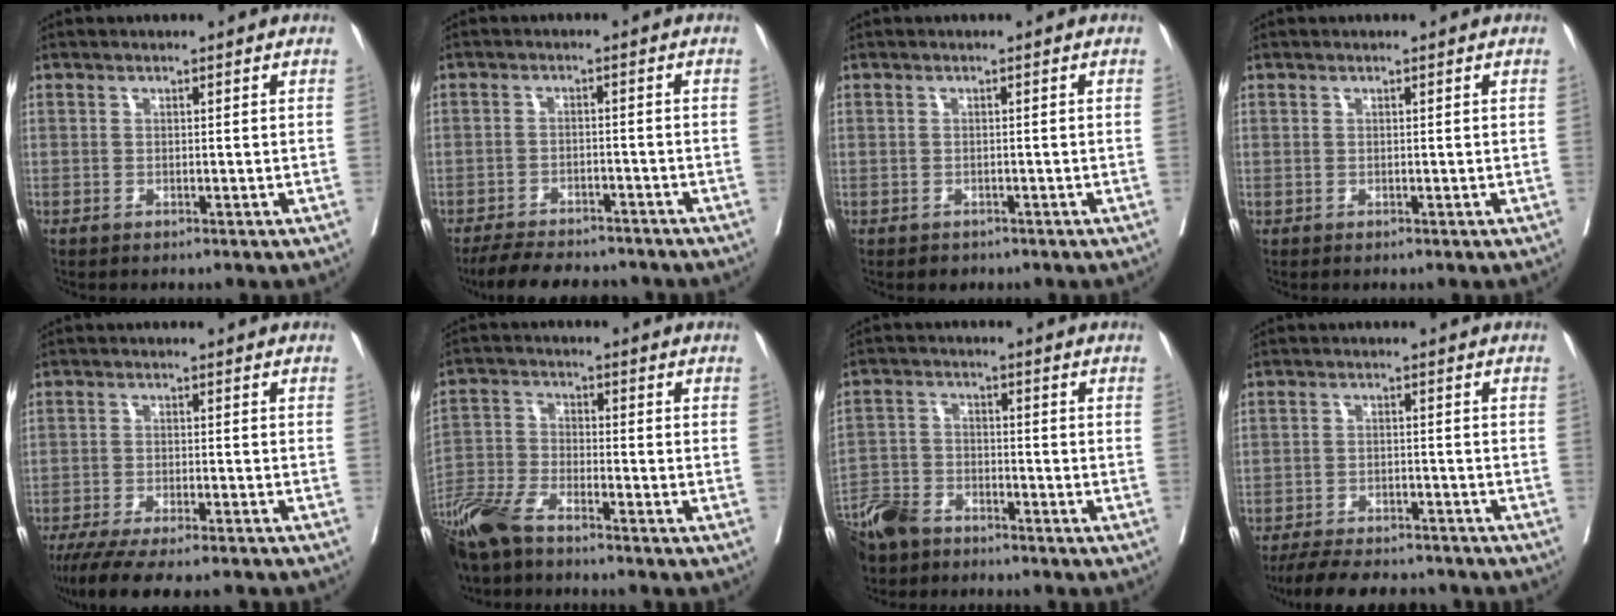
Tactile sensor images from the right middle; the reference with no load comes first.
{"total": 10.5, "force": [-9.5, 2.7, 3.8], "torque": [-0.057, -0.004, -0.137]}
{"total": 1.5, "force": [-1.2, 1.0, 0.2], "torque": [-0.006, 0.000, -0.016]}
{"total": 0.0}
{"total": 14.2, "force": [-12.2, 1.7, 7.0], "torque": [-0.109, -0.029, -0.177]}
{"total": 9.6, "force": [-7.8, 2.2, 5.2], "torque": [-0.115, -0.028, -0.156]}
{"total": 8.8, "force": [-7.3, 3.8, 3.0], "torque": [-0.066, -0.017, -0.141]}
{"total": 11.8, "force": [-10.5, 3.0, 4.3], "torque": [-0.068, -0.001, -0.149]}